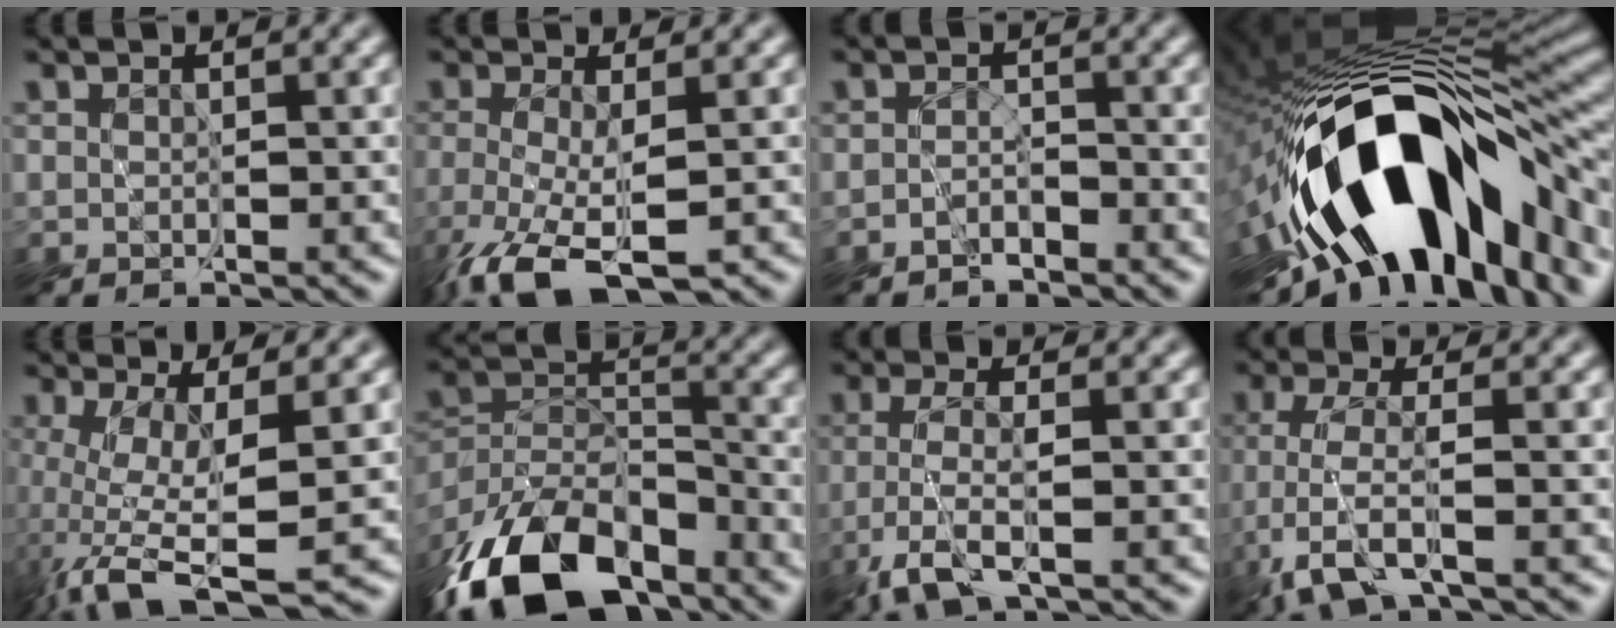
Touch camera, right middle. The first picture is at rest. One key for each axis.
{"total": 6.1, "fx": -3.3, "fy": 1.8, "fz": 4.8, "tx": -0.108, "ty": -0.018, "tz": -0.062}
{"total": 1.6, "fx": -1.5, "fy": 0.5, "fz": 0.4, "tx": -0.007, "ty": 0.005, "tz": -0.032}
{"total": 17.4, "fx": -6.2, "fy": 8.0, "fz": 14.1, "tx": -0.219, "ty": 0.006, "tz": -0.110}
{"total": 8.4, "fx": -2.8, "fy": 2.3, "fz": 7.6, "tx": -0.152, "ty": -0.017, "tz": -0.047}
{"total": 13.6, "fx": -10.0, "fy": 6.6, "fz": 6.6, "tx": -0.141, "ty": 0.007, "tz": -0.190}
{"total": 3.6, "fx": -2.0, "fy": 0.7, "fz": 2.9, "tx": -0.070, "ty": -0.003, "tz": -0.047}
{"total": 3.9, "fx": -2.1, "fy": 0.7, "fz": 3.2, "tx": -0.077, "ty": -0.010, "tz": -0.046}